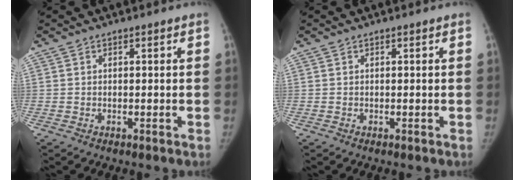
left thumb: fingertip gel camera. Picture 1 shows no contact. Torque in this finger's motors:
{"motor_torque": [0.00, 0.00, 0.46, -0.28, 0.09]}